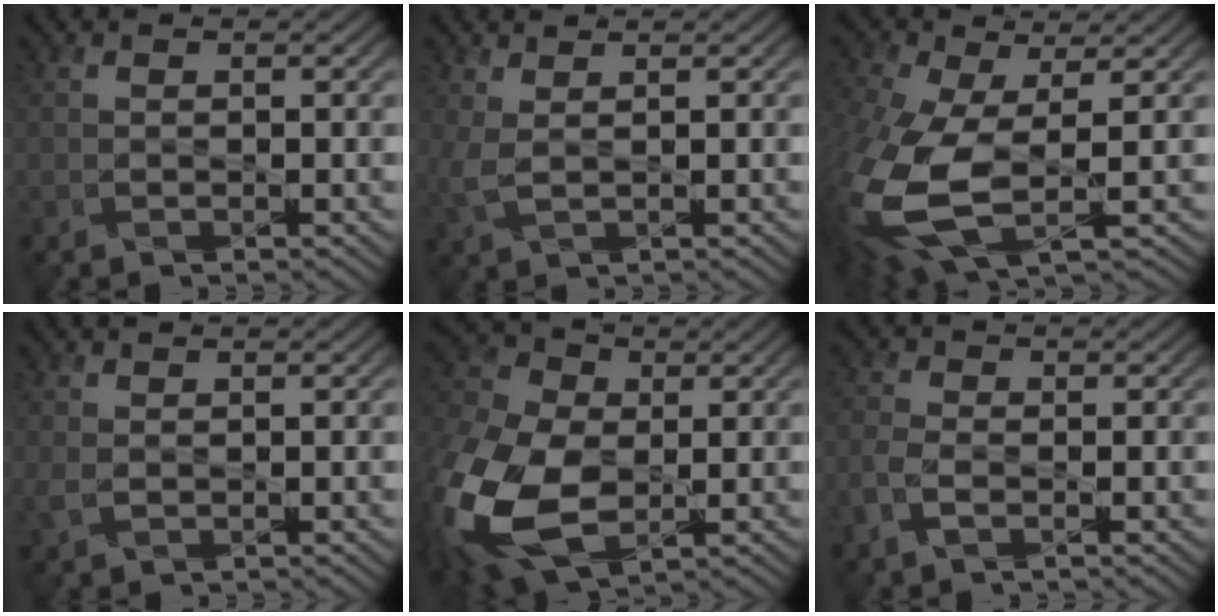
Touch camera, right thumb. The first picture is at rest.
{"total": 2.4, "force": [1.3, 0.6, 1.9], "torque": [-0.054, 0.004, 0.027]}
{"total": 13.3, "force": [-2.5, 6.8, 11.2], "torque": [-0.304, -0.039, -0.033]}
{"total": 1.2, "force": [0.1, 0.7, 1.0], "torque": [-0.035, -0.004, 0.004]}
{"total": 16.1, "force": [-3.2, 10.7, 11.7], "torque": [-0.316, -0.031, -0.058]}
{"total": 2.8, "force": [-1.4, 1.3, 2.0], "torque": [-0.059, -0.004, -0.035]}